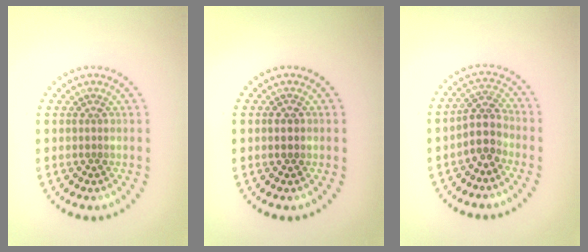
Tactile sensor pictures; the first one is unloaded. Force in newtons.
{"total": 1.6, "press": 1.6, "slide": 0.1}
{"total": 2.8, "press": 2.3, "slide": 1.6}